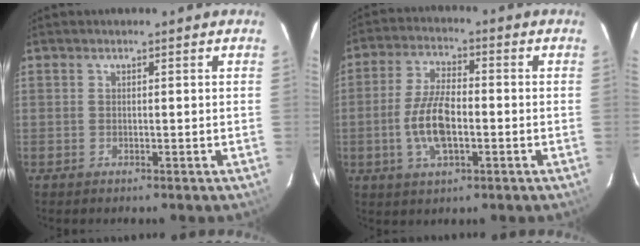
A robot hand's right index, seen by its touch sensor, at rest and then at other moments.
{"total": 9.3, "force": [-2.1, 3.9, 8.2], "torque": [-0.170, 0.004, -0.040]}